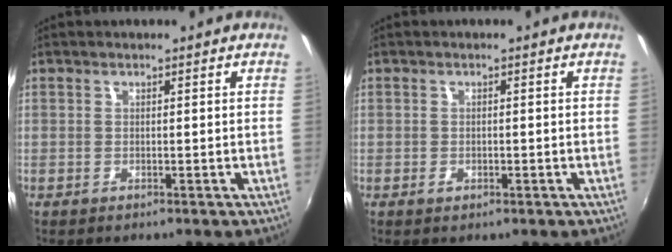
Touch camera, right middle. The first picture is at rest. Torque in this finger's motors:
{"motor_torque": [0.26, -0.21, -0.01, 0.02]}